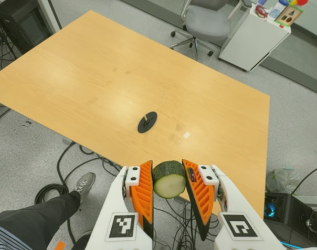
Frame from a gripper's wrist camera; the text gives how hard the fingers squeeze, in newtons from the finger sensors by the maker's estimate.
{"total": 10.8, "left": 10.0, "right": 11.7}